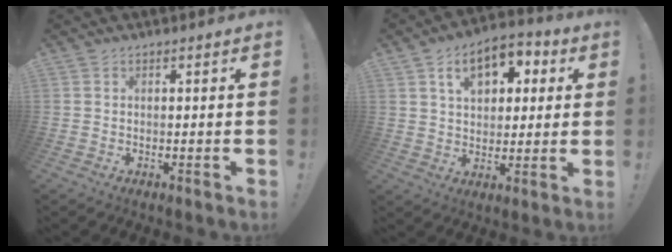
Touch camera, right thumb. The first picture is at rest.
{"total": 12.4, "force": [5.1, 8.4, 7.6], "torque": [-0.107, -0.013, 0.092]}